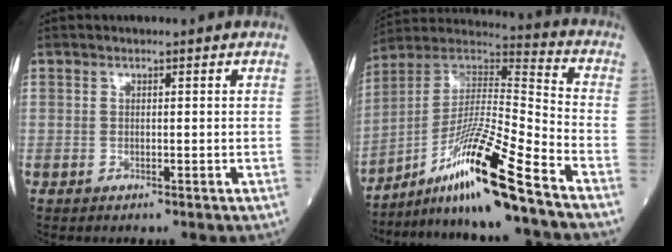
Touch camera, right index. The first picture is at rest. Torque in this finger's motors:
{"motor_torque": [1.12, -1.02, 0.34, 0.21]}